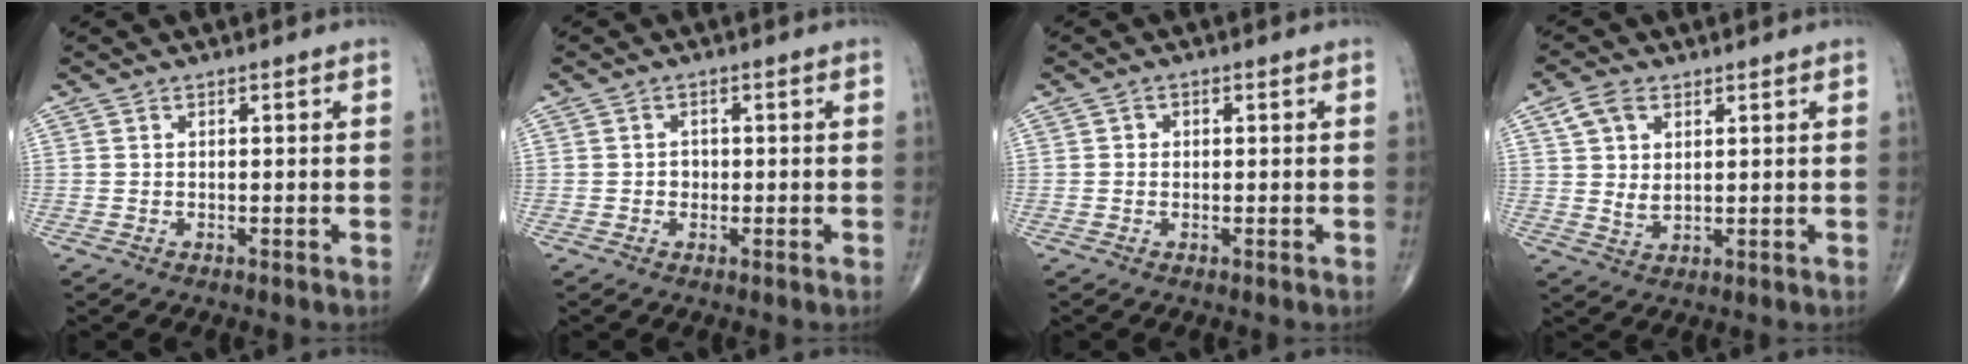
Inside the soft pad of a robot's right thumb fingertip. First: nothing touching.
{"total": 1.5, "force": [-0.2, 1.4, 0.6], "torque": [-0.001, 0.005, -0.006]}
{"total": 1.0, "force": [0.0, 0.9, 0.5], "torque": [-0.002, 0.002, -0.003]}
{"total": 6.1, "force": [2.4, 3.6, 4.2], "torque": [-0.077, -0.007, 0.049]}